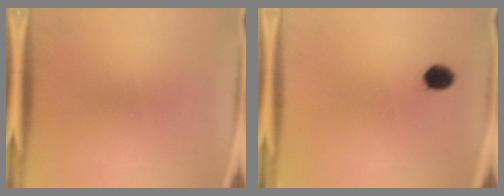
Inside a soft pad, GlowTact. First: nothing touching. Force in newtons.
{"total": 3.7}